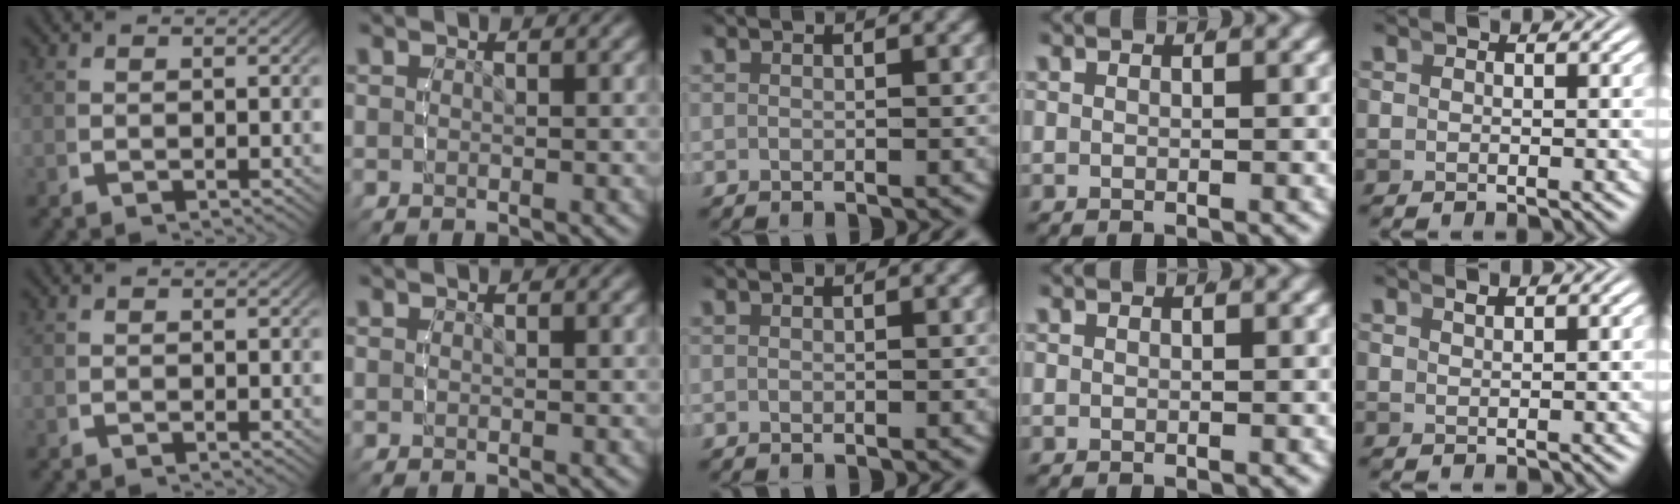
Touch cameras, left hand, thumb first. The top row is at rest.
{"little": {"total": 1.0, "force": [0.8, -0.6, -0.1], "torque": [0.013, 0.006, 0.018]}}